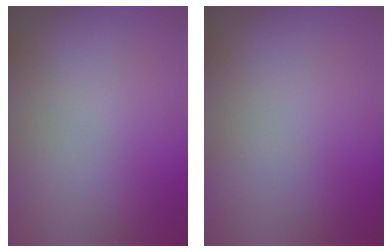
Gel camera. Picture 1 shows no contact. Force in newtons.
{"total": 0.0}